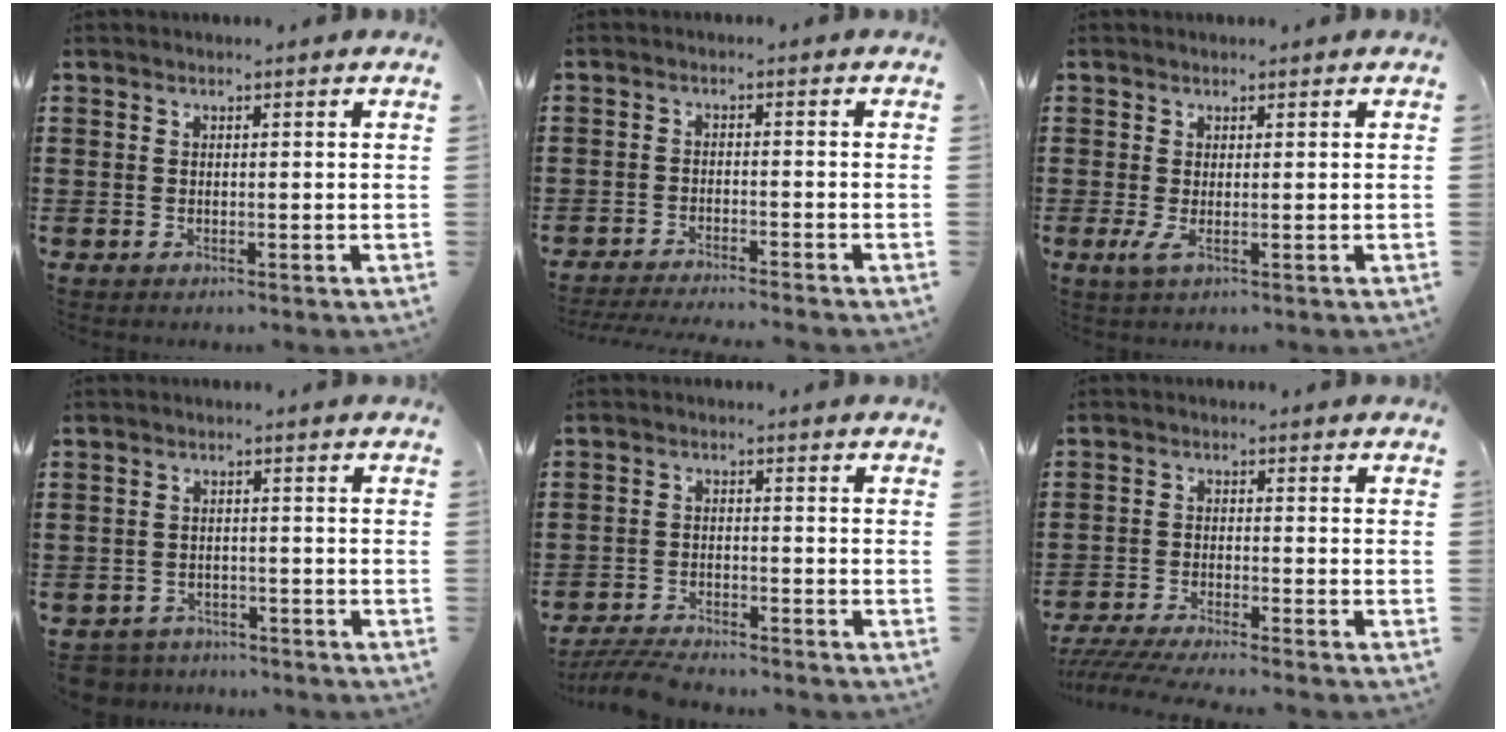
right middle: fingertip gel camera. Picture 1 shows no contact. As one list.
[{"total": 2.7, "force": [-2.6, -0.3, 0.4], "torque": [-0.009, -0.002, -0.054]}, {"total": 1.6, "force": [0.1, 0.2, 1.6], "torque": [-0.033, -0.008, 0.004]}, {"total": 2.7, "force": [-2.7, 0.6, -0.2], "torque": [-0.005, -0.002, -0.060]}, {"total": 4.5, "force": [-4.4, 0.5, 1.1], "torque": [-0.031, -0.003, -0.090]}, {"total": 4.0, "force": [-3.8, -0.2, 1.3], "torque": [-0.037, -0.014, -0.079]}]